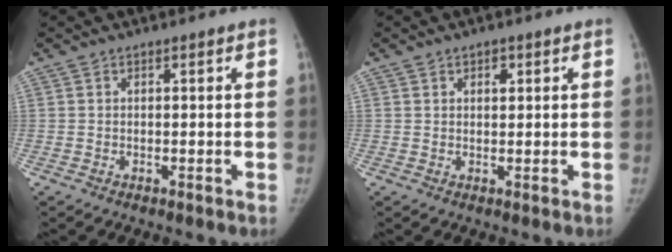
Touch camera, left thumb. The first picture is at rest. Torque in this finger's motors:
{"motor_torque": [-0.18, -0.07, -0.45, 0.31, -0.02]}